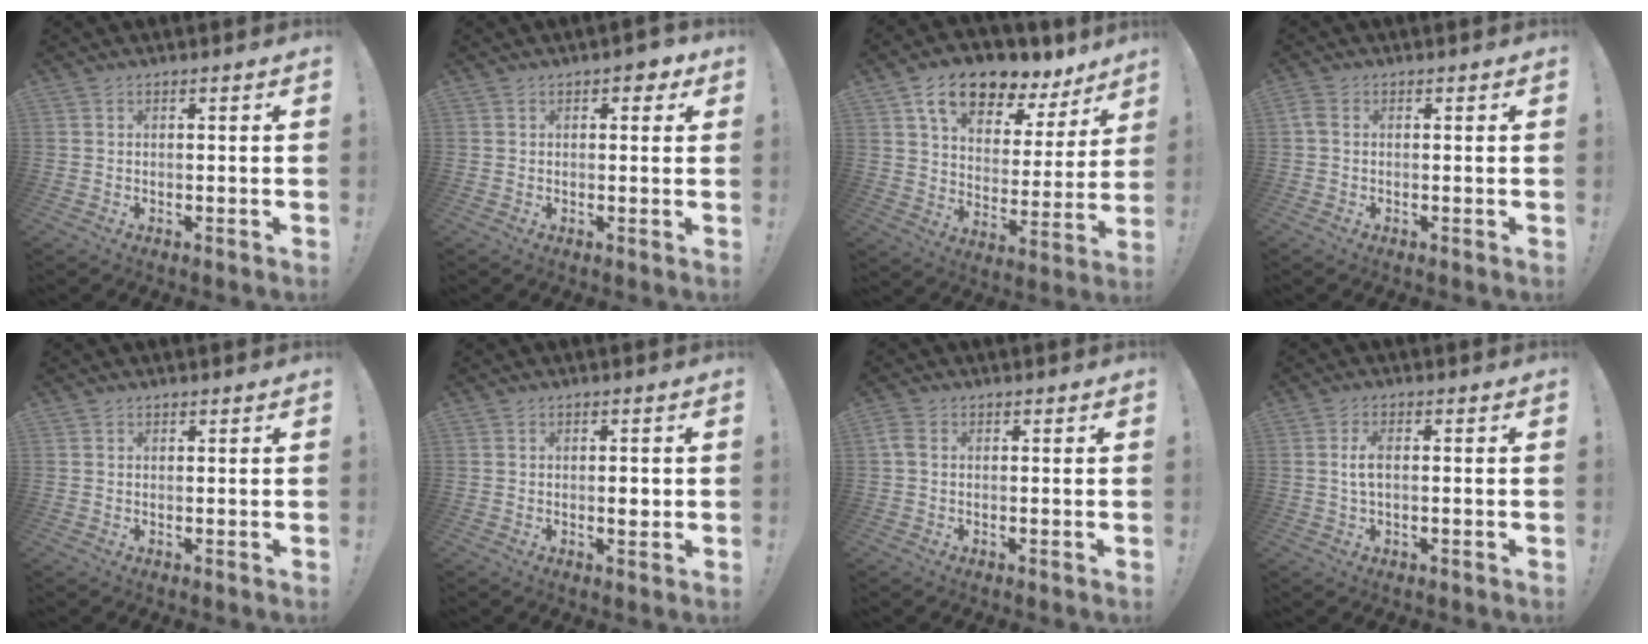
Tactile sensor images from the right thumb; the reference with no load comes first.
{"total": 2.5, "force": [1.1, 1.6, 1.6], "torque": [-0.006, -0.002, 0.014]}
{"total": 14.5, "force": [10.1, 7.4, 7.4], "torque": [-0.118, -0.062, 0.178]}
{"total": 1.9, "force": [0.2, 1.3, 1.4], "torque": [-0.031, 0.008, 0.005]}
{"total": 0.7, "force": [0.7, 0.1, -0.1], "torque": [0.010, -0.005, 0.012]}
{"total": 1.9, "force": [0.0, 0.9, 1.6], "torque": [-0.014, -0.003, -0.004]}
{"total": 2.7, "force": [0.5, 1.9, 1.8], "torque": [-0.040, 0.003, 0.008]}
{"total": 3.8, "force": [0.1, 1.3, 3.6], "torque": [-0.065, -0.001, -0.002]}